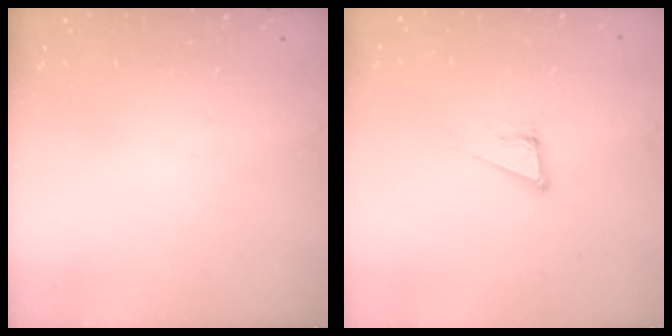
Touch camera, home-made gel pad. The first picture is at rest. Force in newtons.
{"total": 6.8, "press": 6.2, "slide": 2.8}